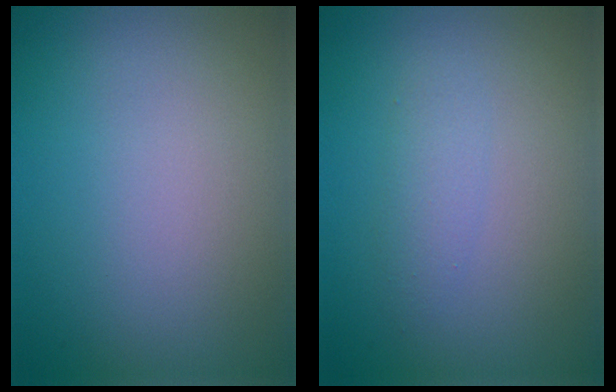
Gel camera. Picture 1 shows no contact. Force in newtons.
{"total": 1.5, "press": 1.5, "slide": 0.1}